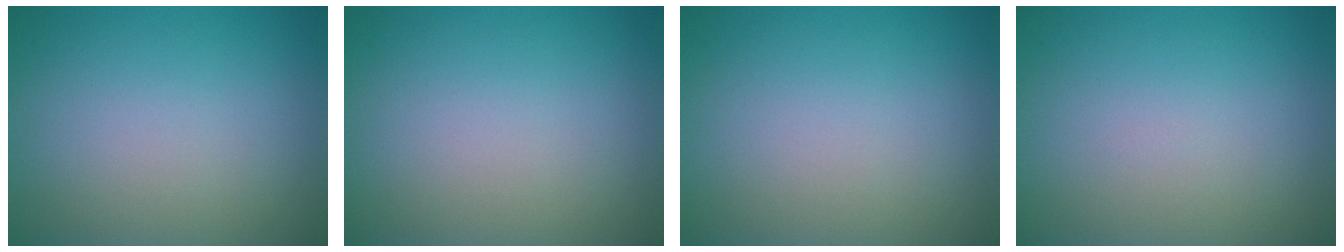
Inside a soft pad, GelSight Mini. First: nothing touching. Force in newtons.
{"total": 0.0}
{"total": 0.0}
{"total": 0.0}